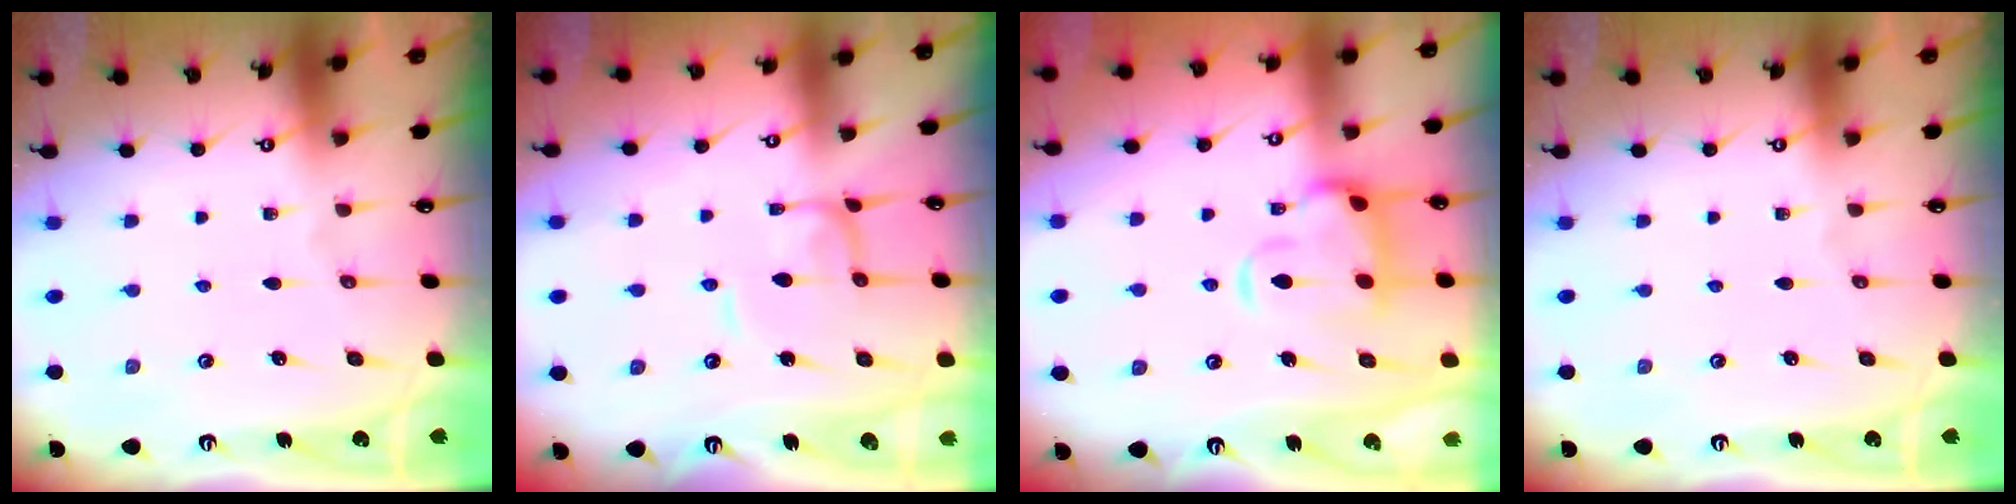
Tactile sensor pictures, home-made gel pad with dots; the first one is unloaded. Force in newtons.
{"total": 0.9, "press": 0.9, "slide": 0.2}
{"total": 6.2, "press": 6.0, "slide": 1.6}
{"total": 0.0}